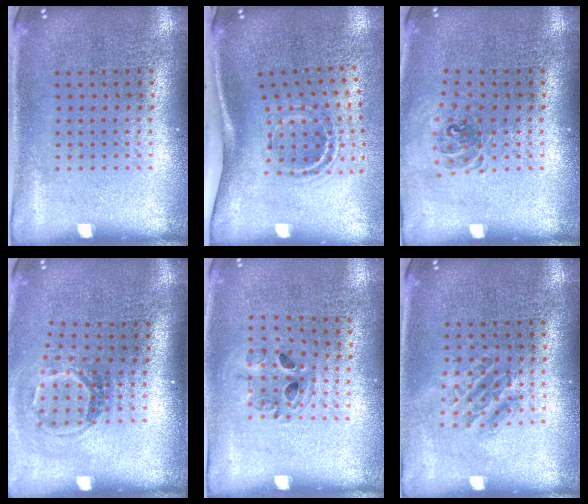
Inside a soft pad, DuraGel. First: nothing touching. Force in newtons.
{"total": 2.1, "press": 1.2, "slide": 1.7}
{"total": 0.9, "press": 0.8, "slide": 0.3}
{"total": 1.8, "press": 1.2, "slide": 1.3}
{"total": 0.9, "press": 0.9, "slide": 0.2}
{"total": 1.0, "press": 1.0, "slide": 0.4}